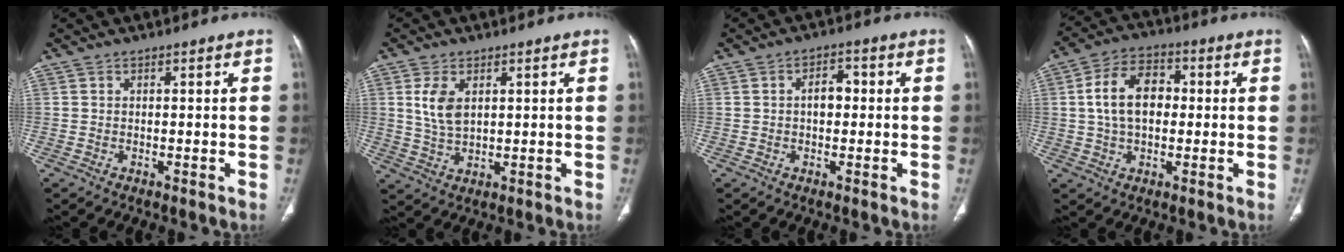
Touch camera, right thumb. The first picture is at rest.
{"total": 6.0, "force": [1.9, 3.3, 4.6], "torque": [-0.088, -0.007, 0.043]}
{"total": 3.9, "force": [0.1, 2.5, 3.0], "torque": [-0.043, 0.016, -0.003]}
{"total": 11.0, "force": [0.9, 7.2, 8.2], "torque": [-0.138, 0.022, 0.012]}